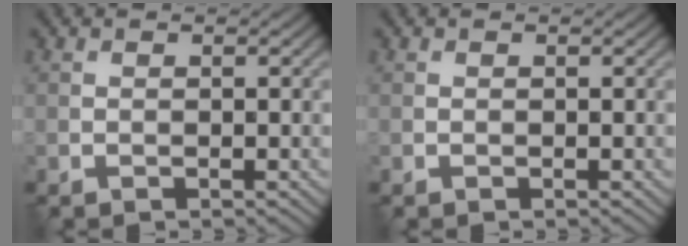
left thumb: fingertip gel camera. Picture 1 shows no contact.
{"total": 0.0}